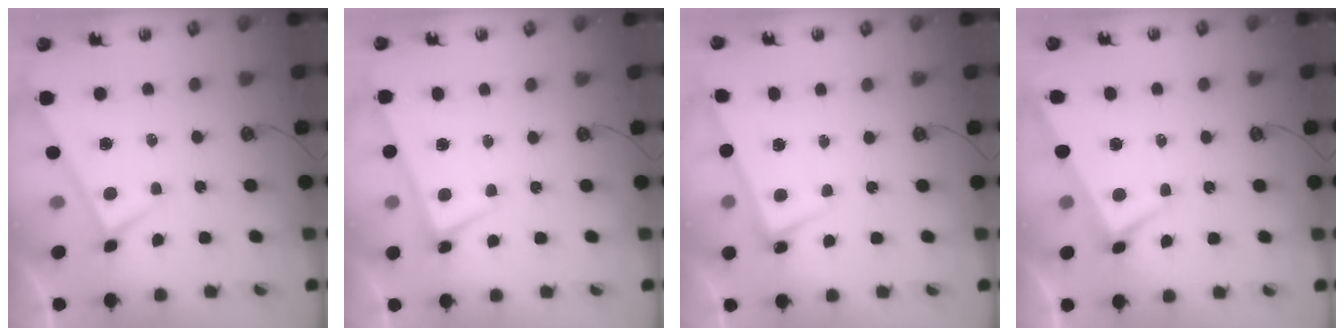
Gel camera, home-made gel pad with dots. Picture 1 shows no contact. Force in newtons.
{"total": 0.8, "press": 0.6, "slide": 0.5}
{"total": 2.5, "press": 2.4, "slide": 0.7}
{"total": 2.5, "press": 2.4, "slide": 0.9}